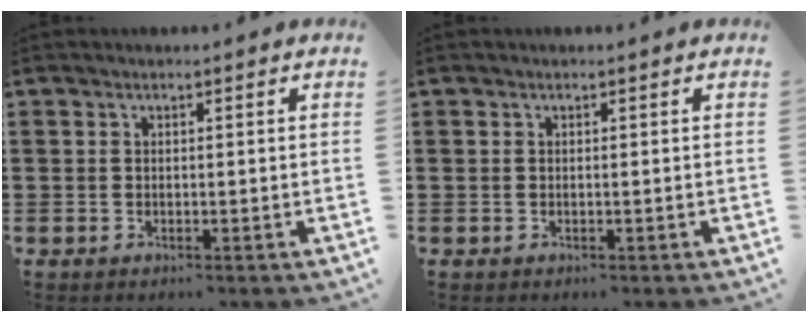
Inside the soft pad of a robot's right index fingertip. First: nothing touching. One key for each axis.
{"total": 0.0}